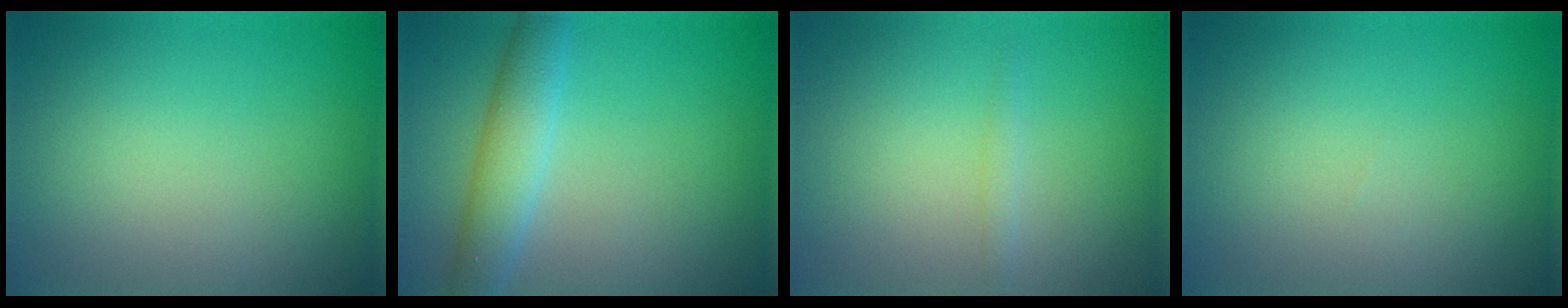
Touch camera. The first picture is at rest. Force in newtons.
{"total": 3.9, "press": 3.9, "slide": 0.1}
{"total": 0.7, "press": 0.7, "slide": 0.1}
{"total": 0.0}